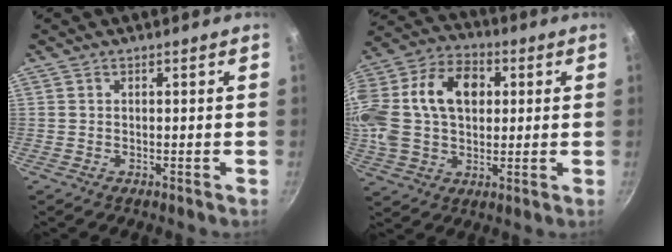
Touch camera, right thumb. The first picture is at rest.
{"total": 24.2, "force": [4.4, 16.8, 16.9], "torque": [-0.350, 0.038, 0.069]}